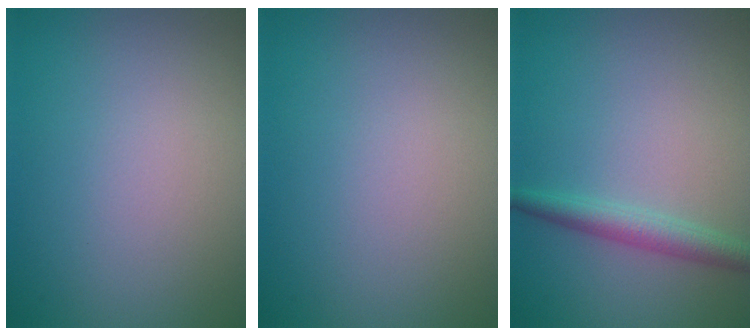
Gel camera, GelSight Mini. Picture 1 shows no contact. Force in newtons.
{"total": 0.0}
{"total": 2.5, "press": 2.5, "slide": 0.0}